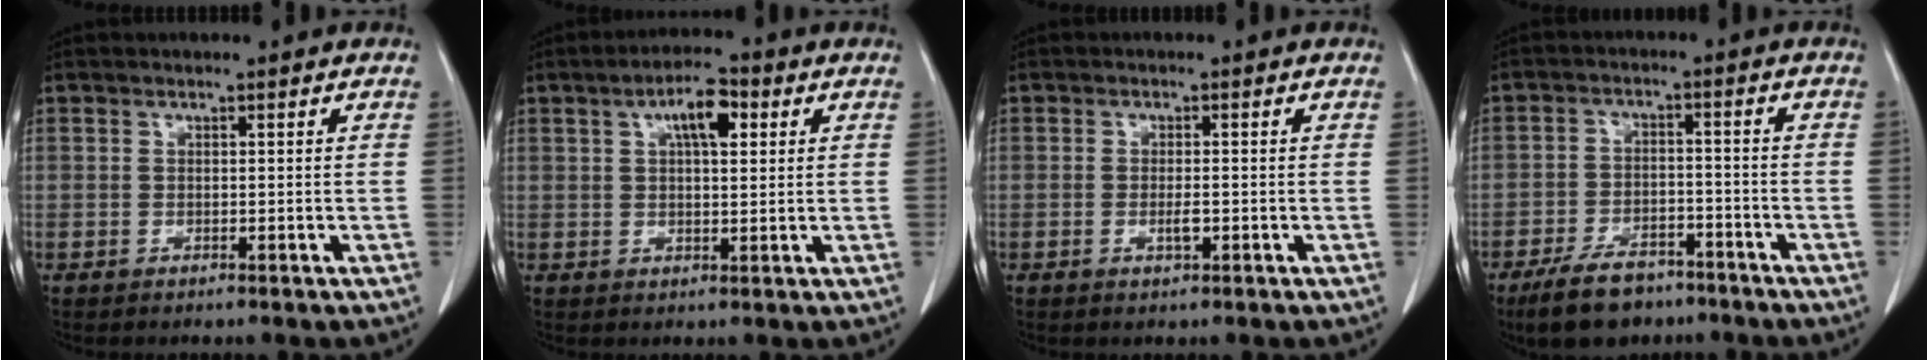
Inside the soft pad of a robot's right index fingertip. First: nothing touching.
{"total": 6.7, "force": [2.6, 2.5, 5.7], "torque": [-0.103, 0.014, 0.044]}
{"total": 2.4, "force": [-0.7, 0.8, 2.1], "torque": [-0.043, -0.001, -0.008]}
{"total": 9.7, "force": [-7.1, 4.6, 4.7], "torque": [-0.088, -0.005, -0.119]}